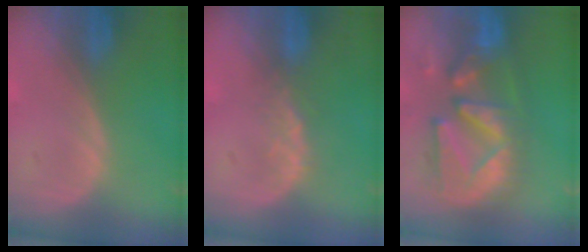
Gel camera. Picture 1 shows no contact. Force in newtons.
{"total": 2.6, "press": 2.1, "slide": 1.5}
{"total": 12.3, "press": 11.0, "slide": 5.6}